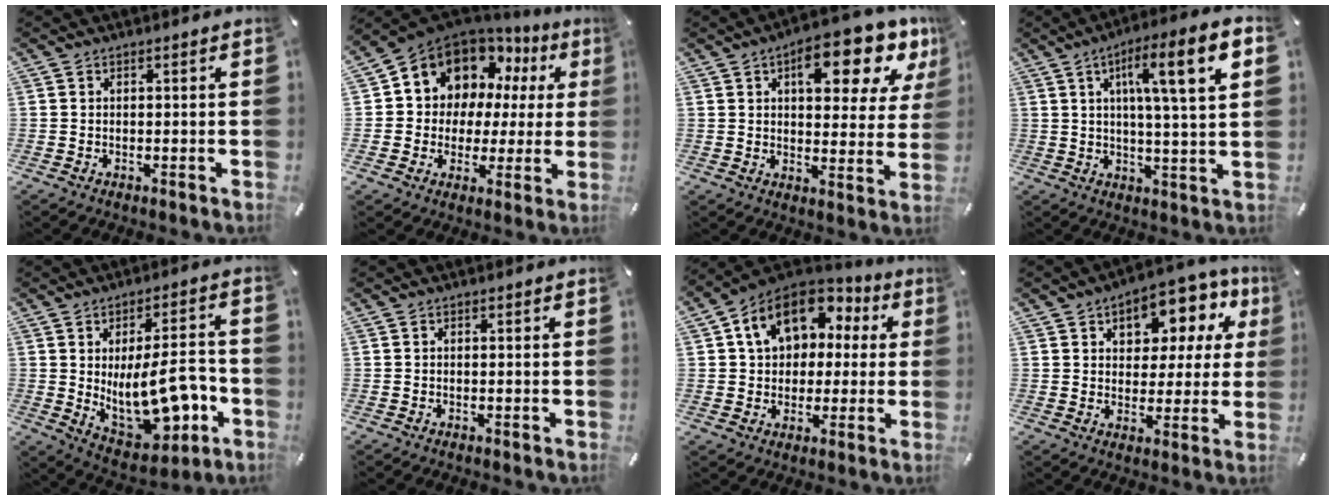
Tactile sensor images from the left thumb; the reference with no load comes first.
{"total": 11.5, "force": [6.9, 8.9, 2.2], "torque": [-0.064, -0.060, 0.134]}
{"total": 16.0, "force": [8.1, 7.4, 11.7], "torque": [-0.135, -0.046, 0.125]}
{"total": 13.1, "force": [4.7, 1.5, 12.1], "torque": [-0.202, -0.003, 0.069]}
{"total": 18.5, "force": [-1.2, 9.5, 15.8], "torque": [-0.227, -0.013, -0.004]}
{"total": 0.0}
{"total": 14.4, "force": [4.5, 11.3, 7.8], "torque": [-0.141, 0.001, 0.088]}
{"total": 10.4, "force": [5.2, 7.1, 5.6], "torque": [-0.072, -0.039, 0.088]}